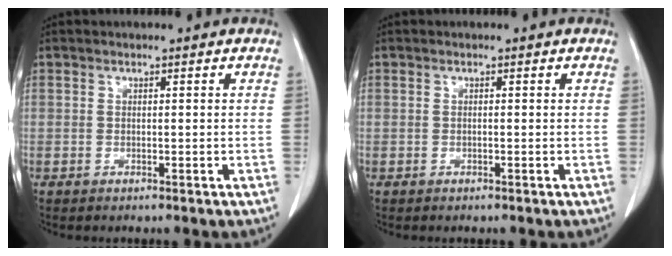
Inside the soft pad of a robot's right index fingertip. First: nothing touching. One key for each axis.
{"total": 0.0}